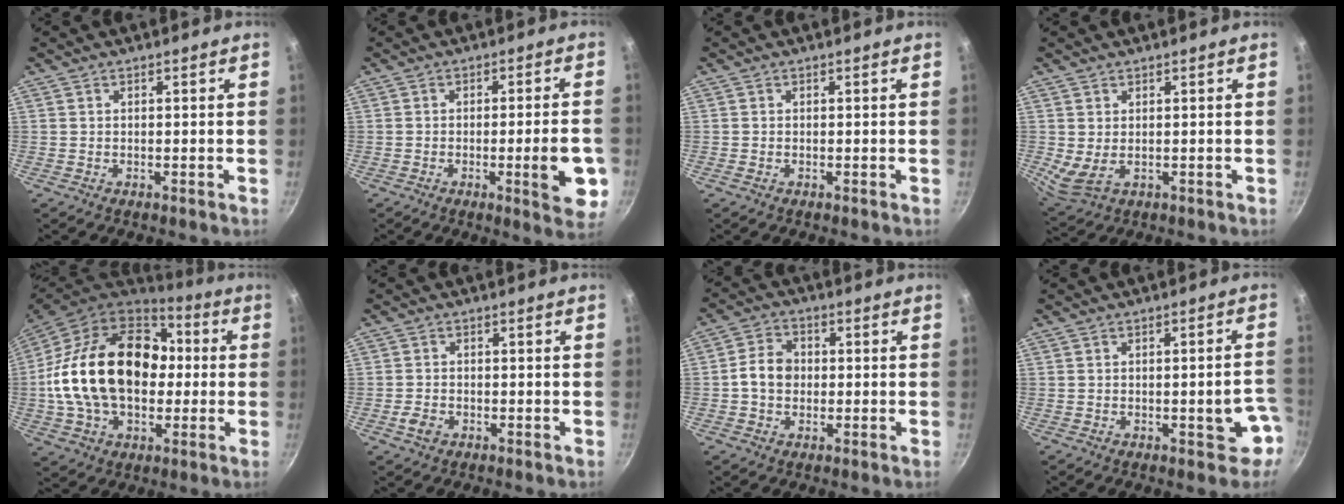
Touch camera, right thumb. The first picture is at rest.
{"total": 9.7, "force": [-2.6, 2.1, 9.1], "torque": [-0.107, 0.006, -0.034]}
{"total": 1.0, "force": [-0.6, 0.6, 0.6], "torque": [-0.015, 0.000, -0.015]}
{"total": 4.4, "force": [0.3, 2.8, 3.4], "torque": [-0.060, -0.013, 0.018]}
{"total": 26.8, "force": [0.6, 18.4, 19.6], "torque": [-0.330, 0.045, 0.012]}
{"total": 2.7, "force": [-1.2, 1.9, 1.4], "torque": [-0.027, 0.011, -0.024]}
{"total": 6.0, "force": [-0.3, 4.8, 3.6], "torque": [-0.047, 0.017, -0.016]}
{"total": 6.7, "force": [-2.2, 2.9, 5.6], "torque": [-0.028, 0.036, -0.022]}